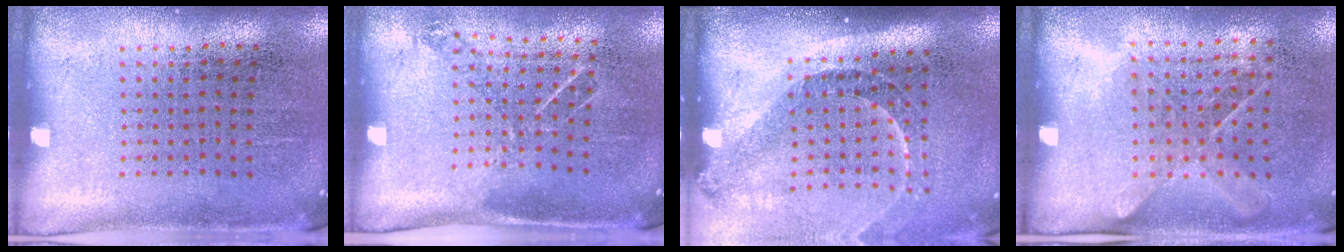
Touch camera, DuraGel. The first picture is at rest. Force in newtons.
{"total": 0.9, "press": 0.8, "slide": 0.5}
{"total": 1.6, "press": 1.3, "slide": 0.9}
{"total": 1.2, "press": 1.0, "slide": 0.7}